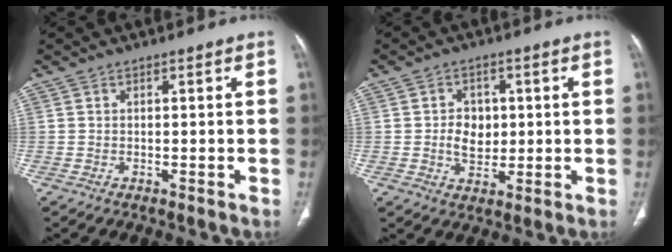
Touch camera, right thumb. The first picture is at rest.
{"total": 5.6, "force": [0.3, 4.4, 3.5], "torque": [-0.033, -0.001, 0.009]}